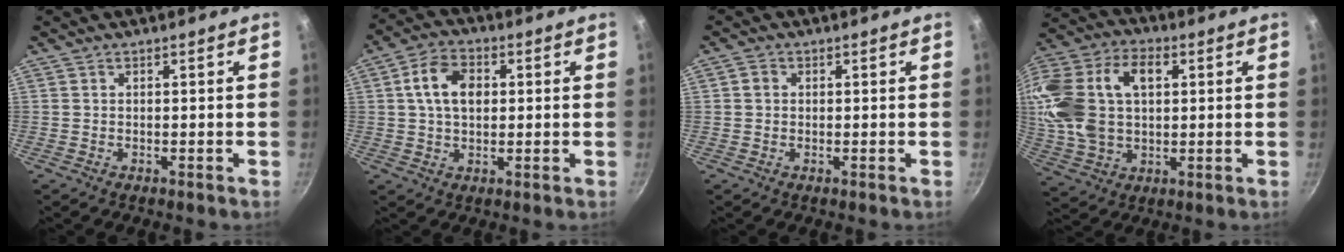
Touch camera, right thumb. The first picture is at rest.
{"total": 8.9, "force": [1.5, 6.0, 6.3], "torque": [-0.095, 0.013, 0.019]}
{"total": 1.9, "force": [0.2, 1.7, 0.8], "torque": [-0.009, 0.006, 0.001]}
{"total": 21.4, "force": [3.9, 14.3, 15.5], "torque": [-0.310, 0.022, 0.072]}